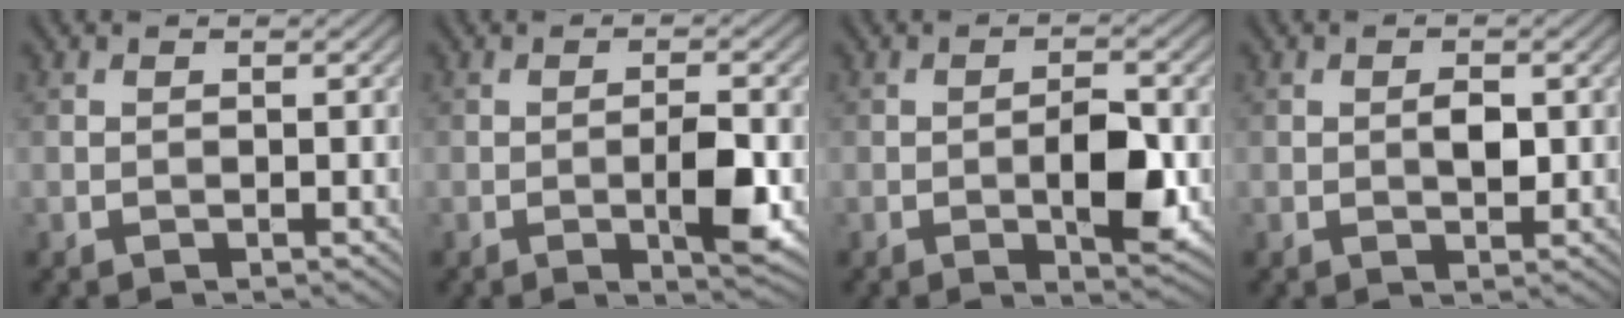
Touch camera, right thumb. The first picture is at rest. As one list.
[{"total": 4.5, "force": [-1.1, 1.0, 4.2], "torque": [-0.072, 0.000, -0.019]}, {"total": 5.5, "force": [-1.3, 1.9, 5.0], "torque": [-0.081, 0.002, -0.020]}, {"total": 2.0, "force": [0.1, 1.0, 1.8], "torque": [-0.029, -0.001, 0.001]}]